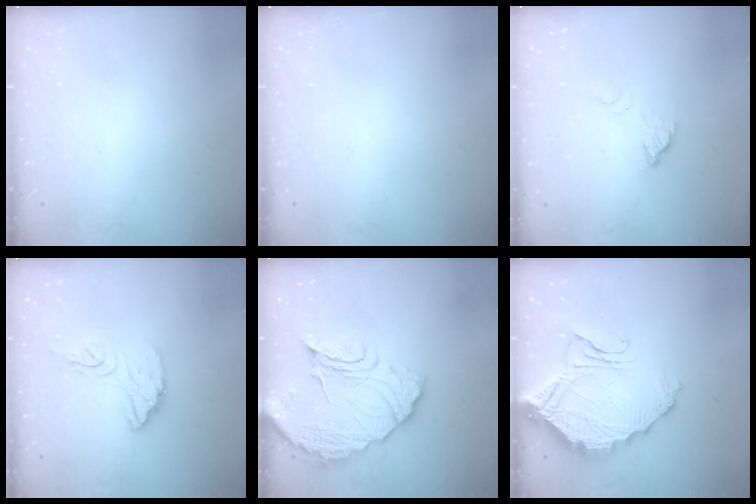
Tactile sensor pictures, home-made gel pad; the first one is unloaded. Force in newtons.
{"total": 0.0}
{"total": 3.7, "press": 3.7, "slide": 0.3}
{"total": 11.5, "press": 11.4, "slide": 1.0}
{"total": 15.9, "press": 15.8, "slide": 1.2}
{"total": 15.2, "press": 15.1, "slide": 1.5}